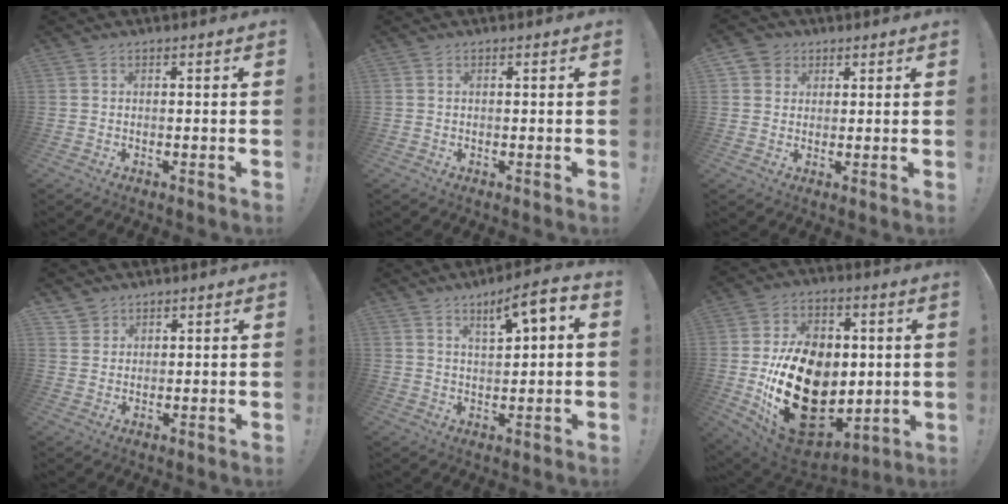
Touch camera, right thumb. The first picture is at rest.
{"total": 0.0}
{"total": 4.5, "force": [2.0, 4.0, 0.7], "torque": [-0.011, -0.004, 0.039]}
{"total": 2.9, "force": [2.4, 1.7, 0.0], "torque": [0.005, -0.017, 0.043]}
{"total": 7.1, "force": [3.2, 1.8, 6.1], "torque": [-0.082, -0.021, 0.047]}
{"total": 28.7, "force": [-3.2, 20.2, 20.2], "torque": [-0.370, 0.010, -0.014]}